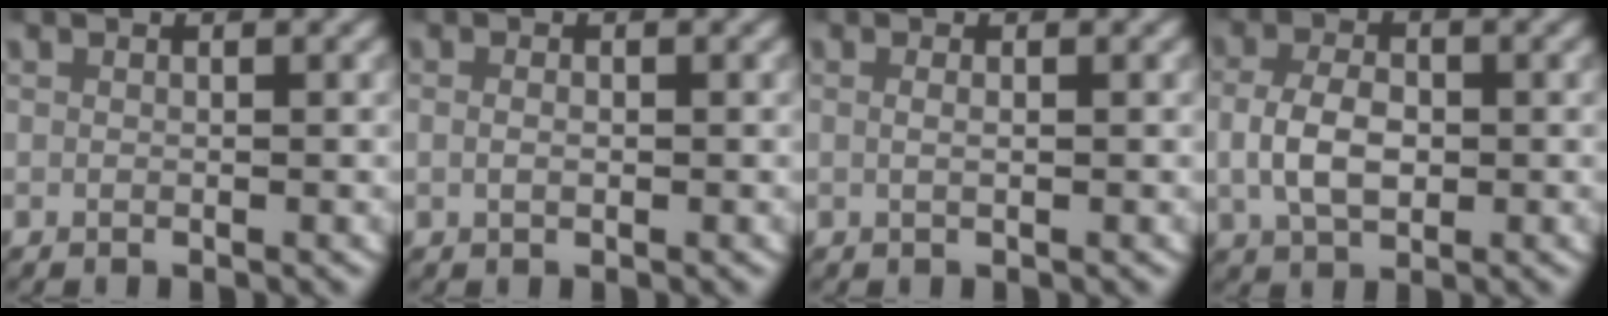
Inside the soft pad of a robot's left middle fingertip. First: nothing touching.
{"total": 0.8, "force": [-0.1, 0.5, 0.6], "torque": [-0.012, -0.003, 0.000]}
{"total": 0.6, "force": [0.0, 0.0, 0.6], "torque": [-0.016, -0.004, 0.002]}
{"total": 4.5, "force": [-0.2, 3.1, 3.2], "torque": [-0.070, -0.005, 0.004]}